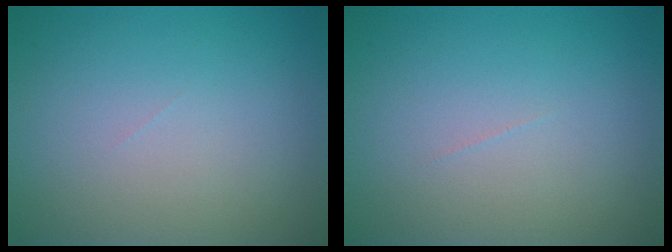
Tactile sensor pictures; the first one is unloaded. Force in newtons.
{"total": 0.0}